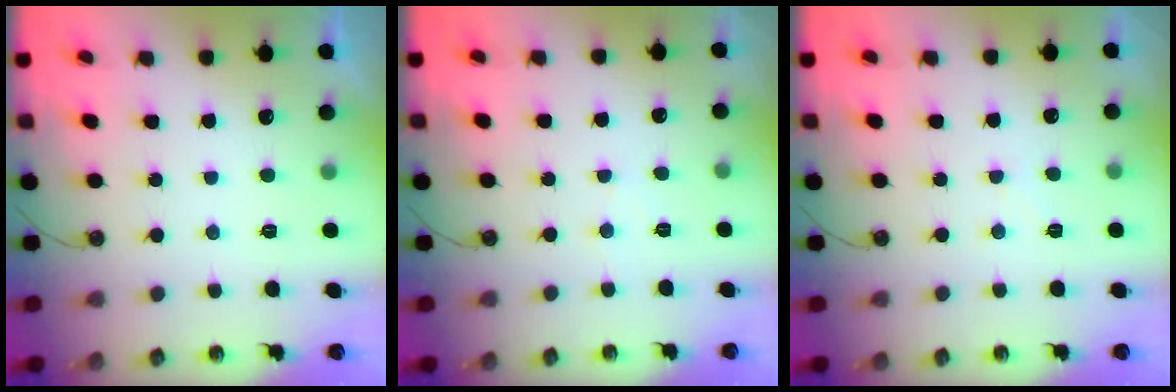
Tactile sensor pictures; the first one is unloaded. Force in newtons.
{"total": 3.2, "press": 3.2, "slide": 0.5}
{"total": 3.6, "press": 3.5, "slide": 0.6}